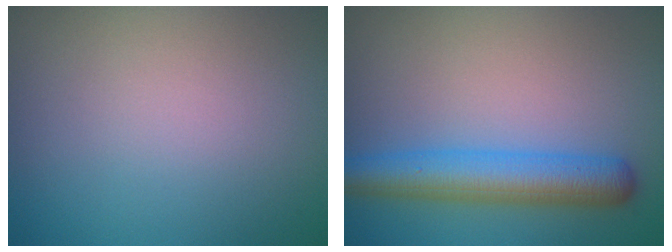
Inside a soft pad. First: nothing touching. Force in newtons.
{"total": 5.2, "press": 5.2, "slide": 0.1}